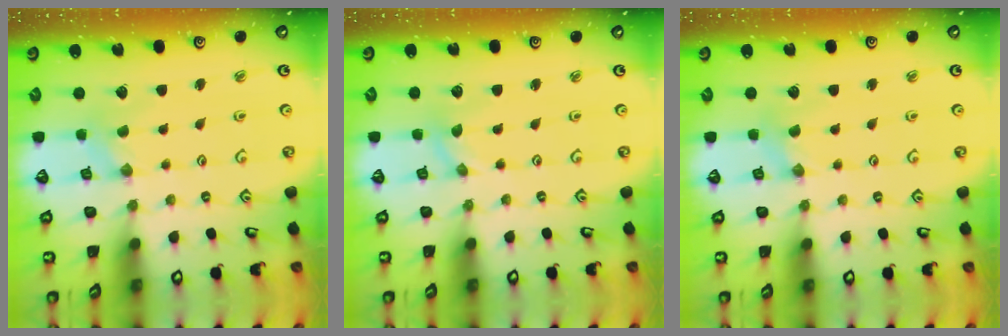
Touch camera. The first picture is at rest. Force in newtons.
{"total": 0.0}
{"total": 2.5, "press": 2.4, "slide": 0.6}